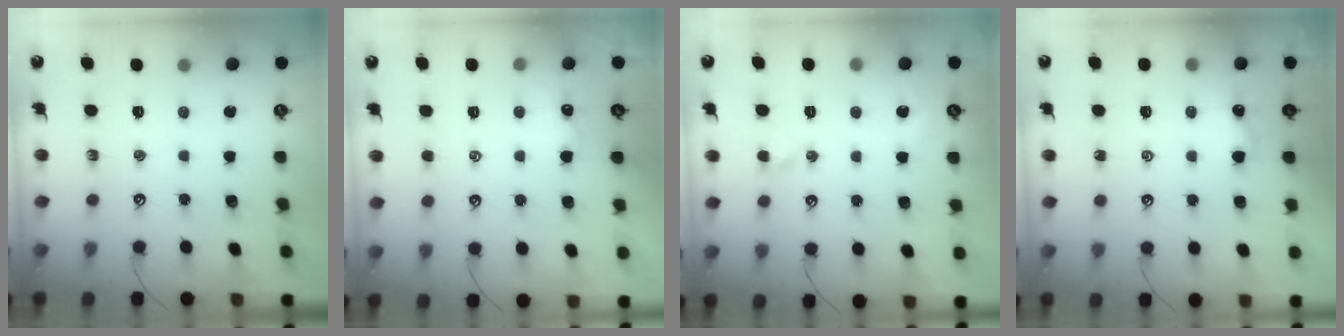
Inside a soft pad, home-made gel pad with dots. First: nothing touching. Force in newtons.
{"total": 2.3, "press": 2.2, "slide": 0.3}
{"total": 1.1, "press": 0.9, "slide": 0.7}
{"total": 3.7, "press": 3.6, "slide": 0.7}